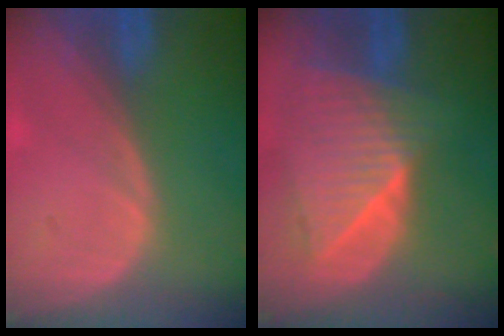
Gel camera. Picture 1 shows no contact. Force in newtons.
{"total": 9.1, "press": 8.1, "slide": 4.0}